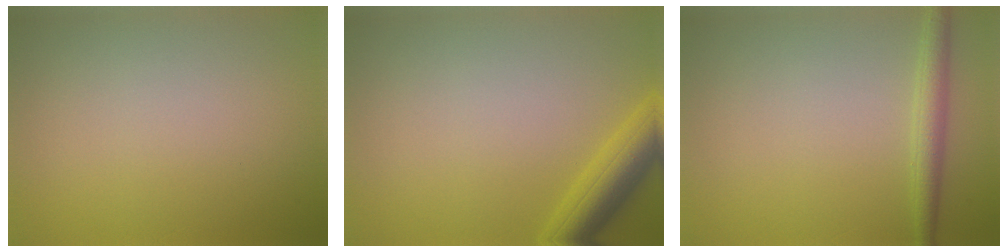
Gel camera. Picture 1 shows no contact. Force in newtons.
{"total": 4.3, "press": 4.3, "slide": 0.3}
{"total": 2.2, "press": 2.2, "slide": 0.1}